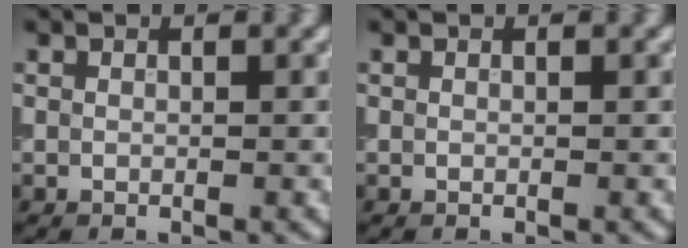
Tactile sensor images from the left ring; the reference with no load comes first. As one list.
[{"total": 0.0}]